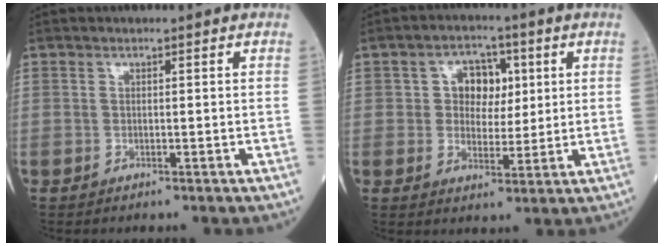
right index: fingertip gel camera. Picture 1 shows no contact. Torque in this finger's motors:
{"motor_torque": [0.07, 0.05, 0.09, 0.03]}